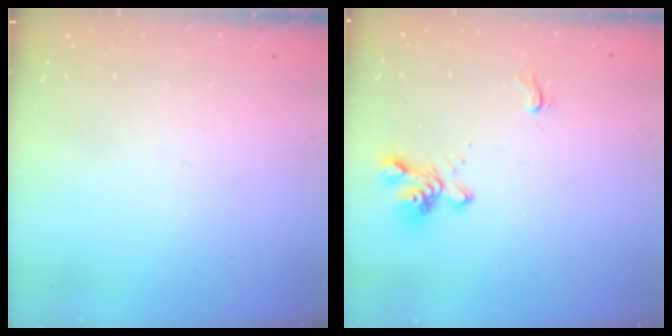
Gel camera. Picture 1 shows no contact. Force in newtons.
{"total": 1.7, "press": 1.1, "slide": 1.3}